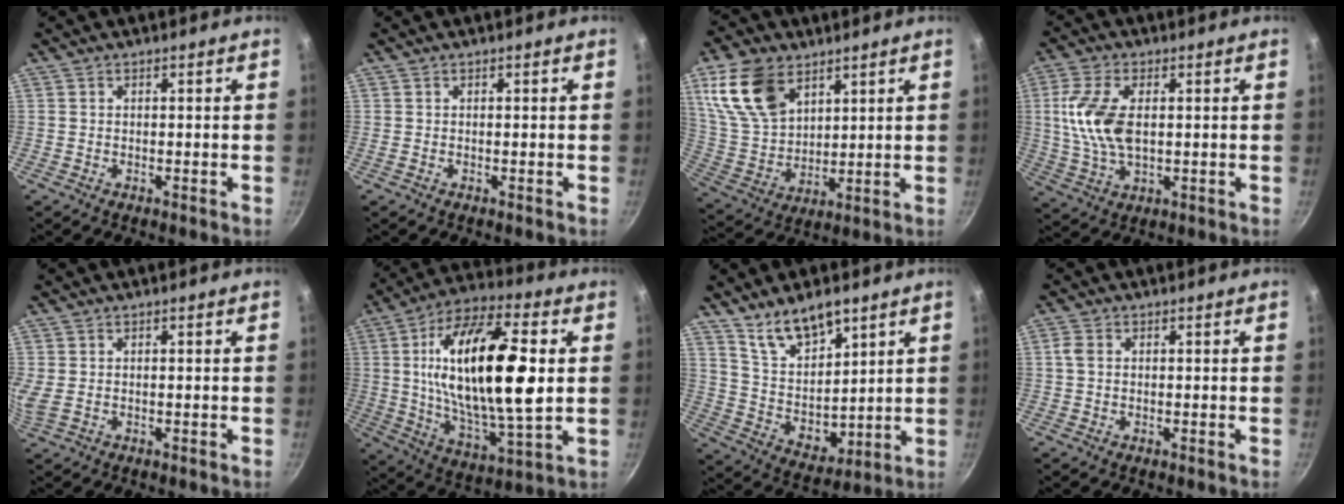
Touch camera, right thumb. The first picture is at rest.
{"total": 0.0}
{"total": 15.3, "force": [7.8, 9.5, 9.1], "torque": [-0.156, -0.028, 0.165]}
{"total": 10.9, "force": [1.3, 5.9, 9.1], "torque": [-0.183, -0.001, 0.027]}
{"total": 3.1, "force": [0.2, 1.4, 2.7], "torque": [-0.065, 0.001, 0.007]}
{"total": 26.0, "force": [3.4, 9.8, 23.8], "torque": [-0.419, -0.005, 0.054]}
{"total": 13.6, "force": [8.8, 7.3, 7.5], "torque": [-0.085, -0.072, 0.171]}
{"total": 1.8, "force": [0.2, 1.4, 1.2], "torque": [-0.024, 0.003, 0.004]}